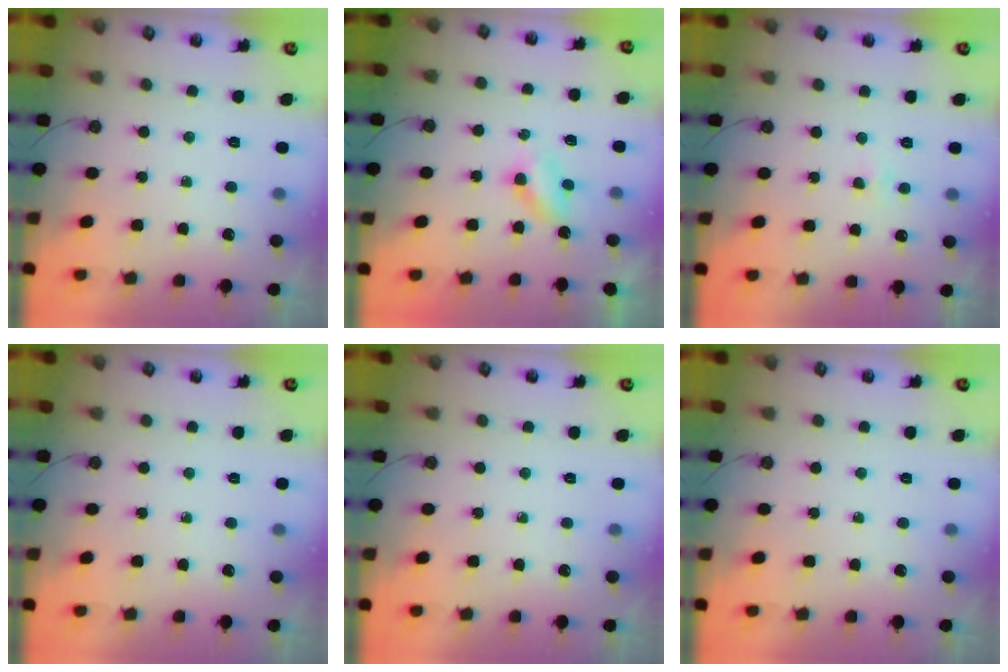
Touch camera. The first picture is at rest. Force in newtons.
{"total": 5.0, "press": 3.3, "slide": 3.7}
{"total": 2.9, "press": 2.8, "slide": 0.6}
{"total": 0.0}
{"total": 0.0}
{"total": 0.0}